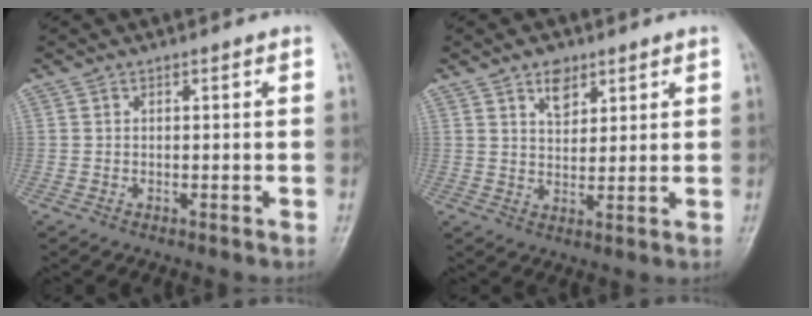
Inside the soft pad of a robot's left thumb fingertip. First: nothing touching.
{"total": 4.9, "force": [3.0, 3.0, 2.5], "torque": [-0.019, -0.020, 0.051]}